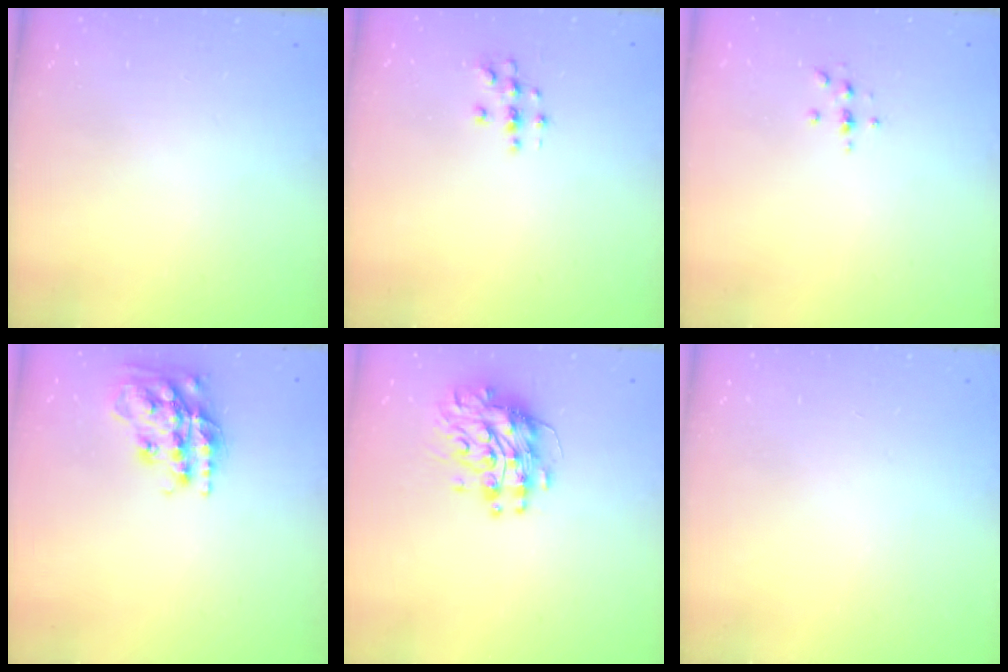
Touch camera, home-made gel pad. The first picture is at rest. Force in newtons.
{"total": 3.4, "press": 3.4, "slide": 0.4}
{"total": 2.3, "press": 2.2, "slide": 0.2}
{"total": 18.7, "press": 18.6, "slide": 1.5}
{"total": 9.9, "press": 9.9, "slide": 0.9}
{"total": 0.0}